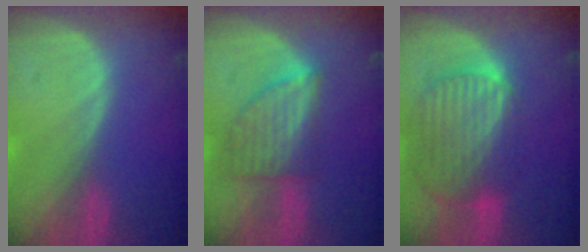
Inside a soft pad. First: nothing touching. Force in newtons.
{"total": 7.0, "press": 6.6, "slide": 2.4}
{"total": 10.3, "press": 8.7, "slide": 5.6}